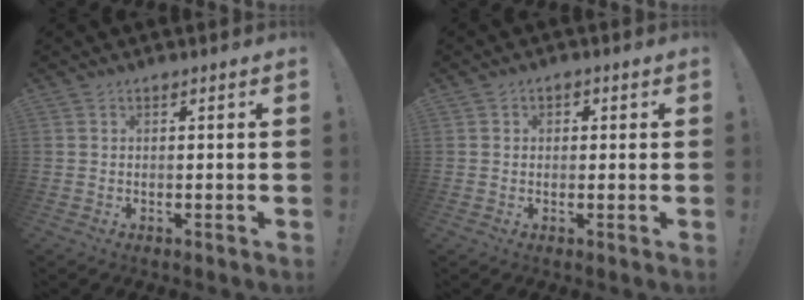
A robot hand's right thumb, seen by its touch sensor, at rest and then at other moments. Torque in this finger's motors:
{"motor_torque": [-0.33, 0.01, -0.28, 0.24, 0.05]}